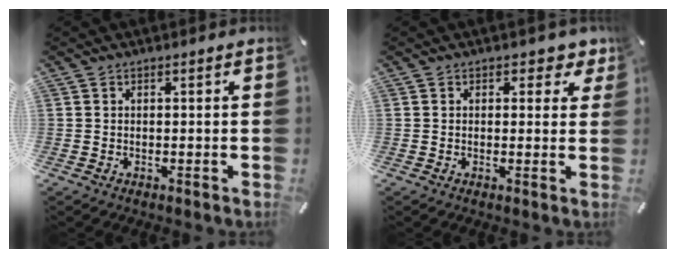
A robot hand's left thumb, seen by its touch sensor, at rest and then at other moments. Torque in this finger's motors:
{"motor_torque": [-0.21, -0.32, 0.05, 0.05, 0.05]}